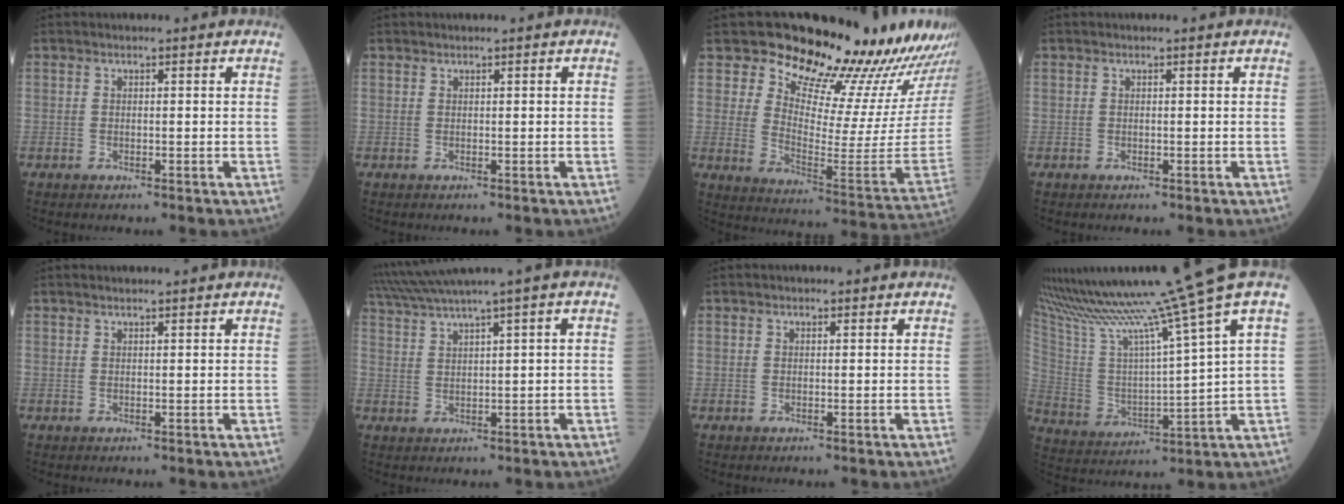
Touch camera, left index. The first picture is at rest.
{"total": 0.0}
{"total": 22.6, "force": [20.8, 2.6, 8.4], "torque": [-0.131, -0.126, 0.267]}
{"total": 0.0}
{"total": 2.5, "force": [2.3, 0.1, 0.9], "torque": [-0.009, 0.023, 0.039]}
{"total": 6.1, "force": [4.7, -1.8, 3.4], "torque": [-0.077, 0.017, 0.098]}
{"total": 0.6, "force": [0.3, 0.5, 0.0], "torque": [0.000, 0.001, 0.006]}
{"total": 17.3, "force": [14.1, -3.7, 9.4], "torque": [-0.172, -0.043, 0.249]}